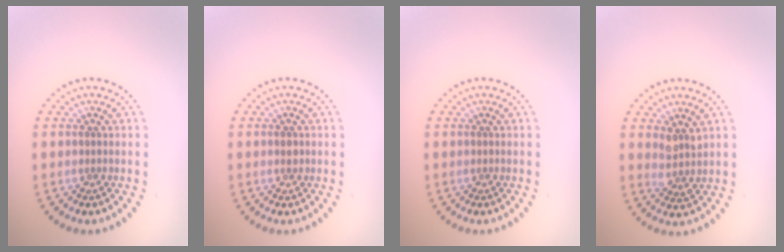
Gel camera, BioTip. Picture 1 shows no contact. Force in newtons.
{"total": 1.0, "press": 1.0, "slide": 0.1}
{"total": 0.0}
{"total": 1.8, "press": 1.5, "slide": 1.1}